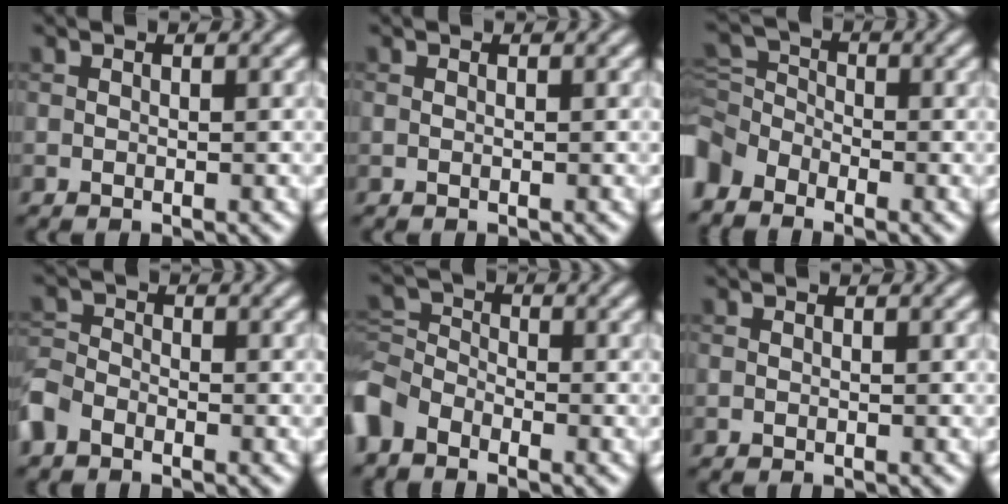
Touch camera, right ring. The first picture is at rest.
{"total": 0.0}
{"total": 3.9, "force": [-2.9, 2.4, 1.2], "torque": [-0.028, 0.004, -0.075]}
{"total": 3.4, "force": [-2.3, 2.1, 1.3], "torque": [-0.035, 0.000, -0.063]}
{"total": 4.2, "force": [-3.0, 2.5, 1.5], "torque": [-0.039, 0.004, -0.080]}
{"total": 0.0}